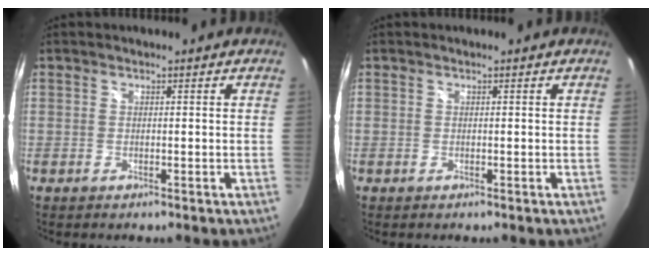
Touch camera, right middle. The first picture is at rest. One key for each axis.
{"total": 0.0}